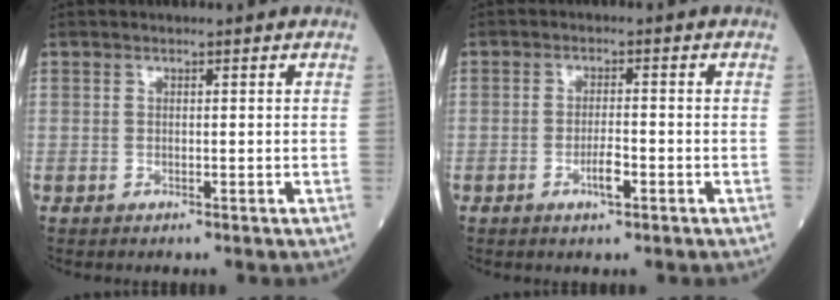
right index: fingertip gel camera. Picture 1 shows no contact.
{"total": 3.1, "force": [-1.4, 0.5, 2.7], "torque": [-0.053, -0.001, -0.025]}